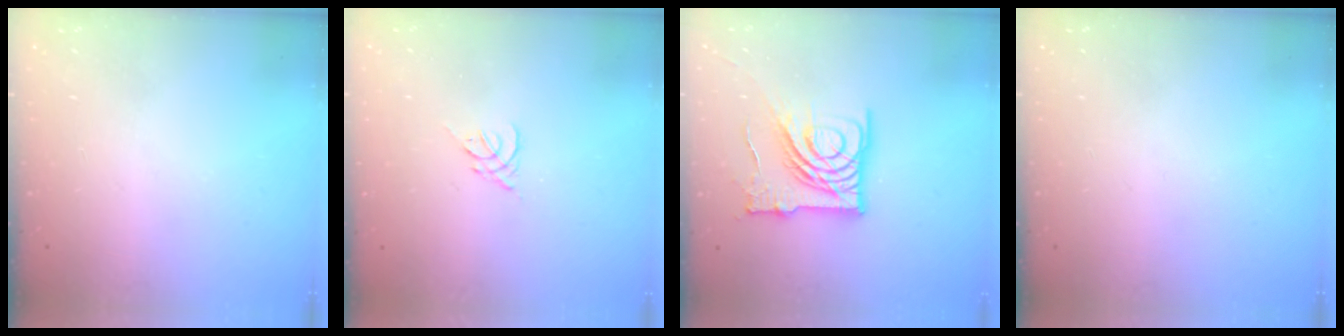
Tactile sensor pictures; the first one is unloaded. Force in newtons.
{"total": 1.3, "press": 1.2, "slide": 0.6}
{"total": 15.9, "press": 15.9, "slide": 1.7}
{"total": 0.0}